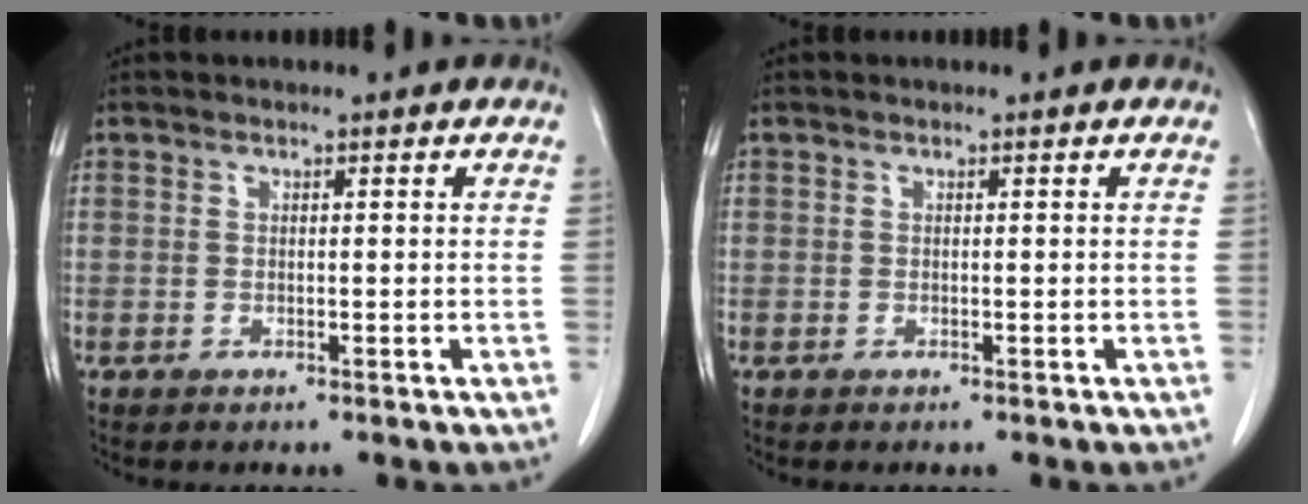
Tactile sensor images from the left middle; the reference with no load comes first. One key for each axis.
{"total": 0.0}